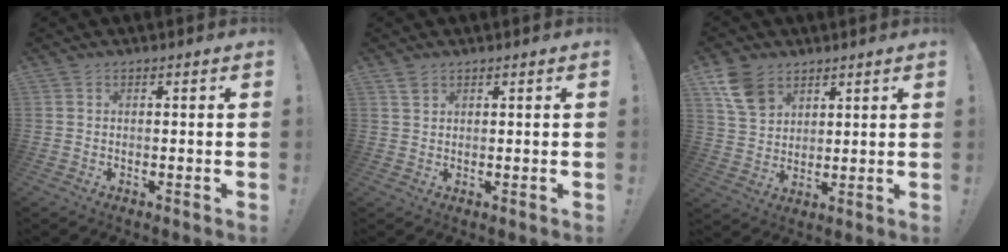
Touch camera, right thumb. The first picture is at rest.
{"total": 1.9, "force": [1.4, 1.0, 0.8], "torque": [-0.003, -0.008, 0.025]}
{"total": 10.5, "force": [6.3, 7.1, 4.4], "torque": [-0.078, -0.026, 0.128]}